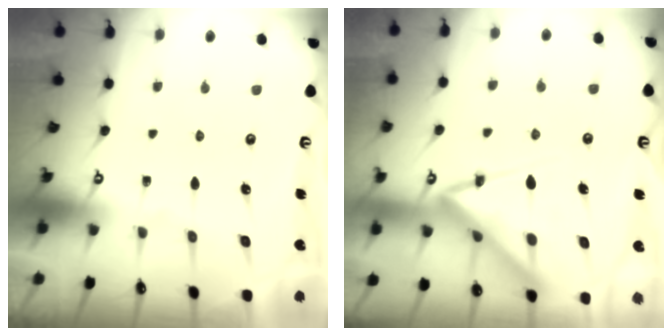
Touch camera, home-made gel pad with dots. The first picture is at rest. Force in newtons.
{"total": 13.9, "press": 13.8, "slide": 1.3}